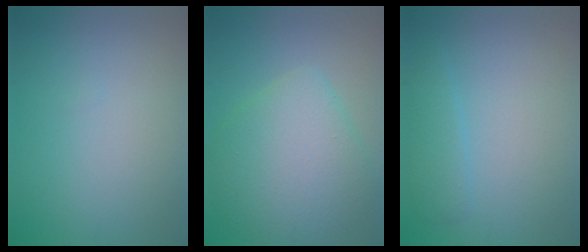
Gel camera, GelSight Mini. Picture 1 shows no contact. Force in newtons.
{"total": 7.6, "press": 7.6, "slide": 0.3}
{"total": 1.9, "press": 1.9, "slide": 0.2}